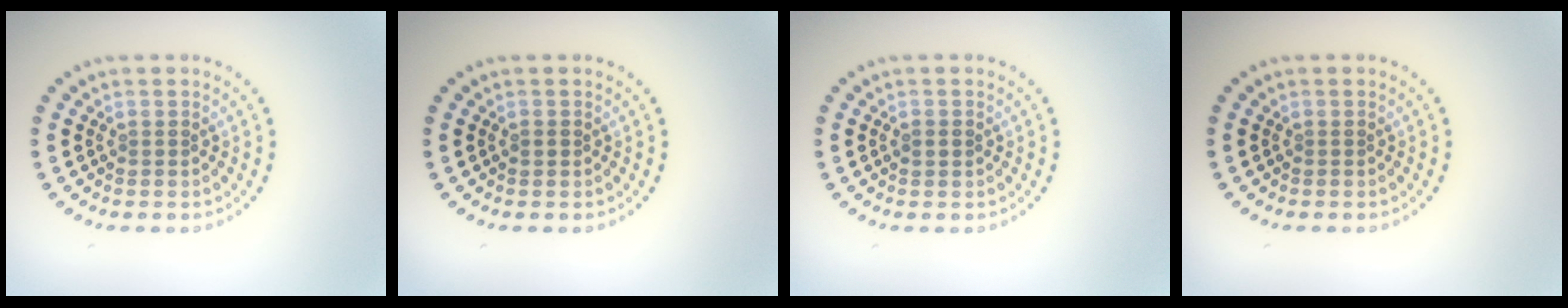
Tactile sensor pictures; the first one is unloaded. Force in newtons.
{"total": 0.8, "press": 0.7, "slide": 0.1}
{"total": 1.1, "press": 1.1, "slide": 0.1}
{"total": 0.0}